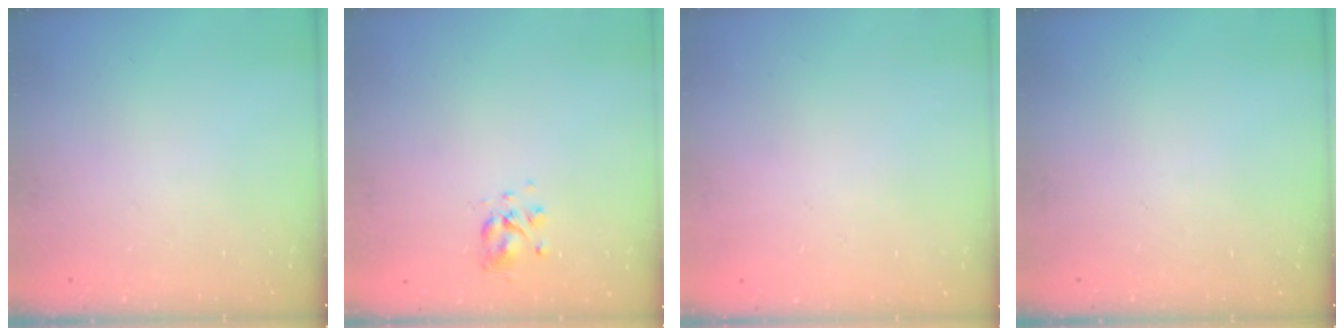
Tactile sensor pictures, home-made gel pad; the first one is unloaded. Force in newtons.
{"total": 3.7, "press": 3.4, "slide": 1.7}
{"total": 1.7, "press": 1.7, "slide": 0.2}
{"total": 0.0}